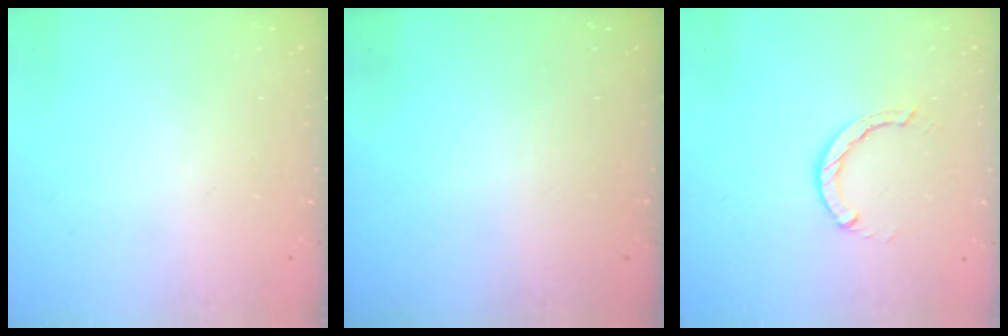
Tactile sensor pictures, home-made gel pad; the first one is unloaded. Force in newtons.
{"total": 0.0}
{"total": 2.9, "press": 2.9, "slide": 0.4}